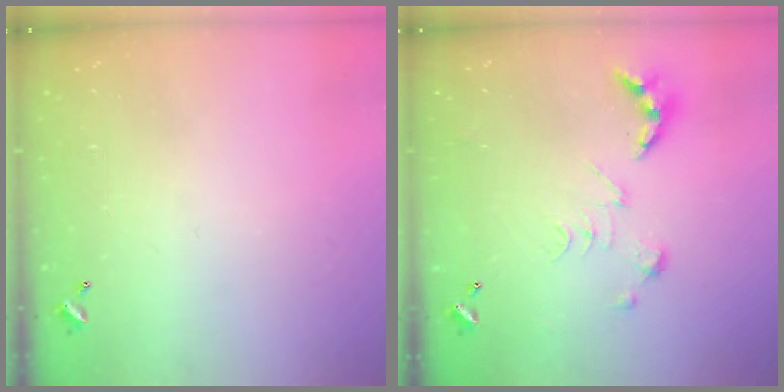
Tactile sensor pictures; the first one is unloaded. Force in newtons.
{"total": 0.8, "press": 0.8, "slide": 0.3}